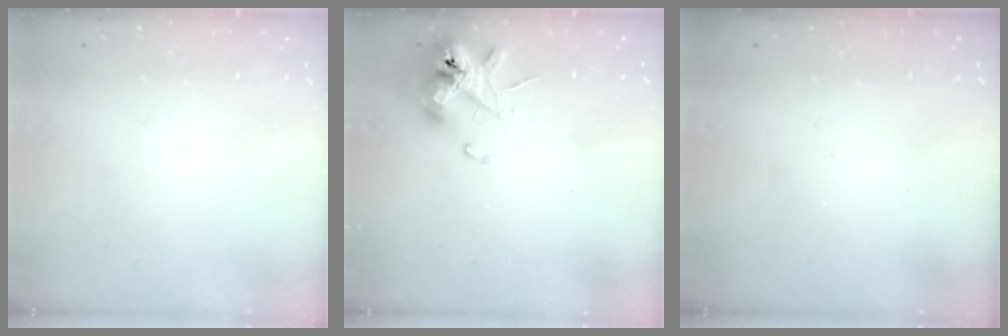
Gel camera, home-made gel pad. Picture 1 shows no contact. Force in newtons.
{"total": 10.8, "press": 10.7, "slide": 1.4}
{"total": 0.0}